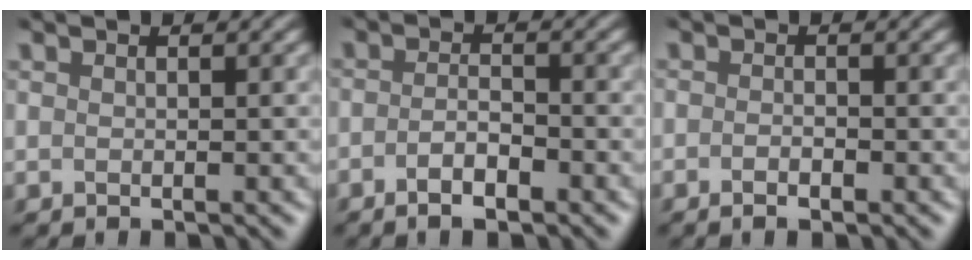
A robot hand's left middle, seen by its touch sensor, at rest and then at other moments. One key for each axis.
{"total": 1.8, "fx": -1.5, "fy": 0.3, "fz": 1.0, "tx": -0.028, "ty": 0.008, "tz": -0.027}
{"total": 0.9, "fx": -0.8, "fy": 0.1, "fz": 0.3, "tx": -0.006, "ty": 0.004, "tz": -0.010}